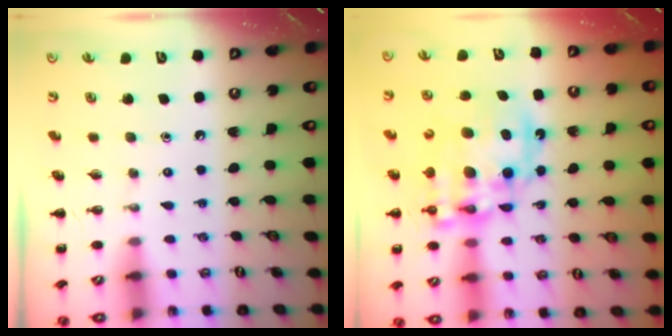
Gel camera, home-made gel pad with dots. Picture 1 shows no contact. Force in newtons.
{"total": 18.2, "press": 17.7, "slide": 4.2}